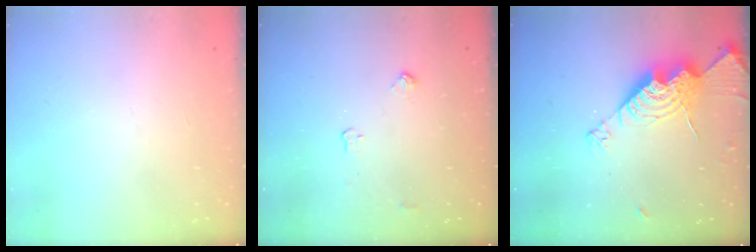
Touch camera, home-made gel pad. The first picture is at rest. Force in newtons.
{"total": 3.9, "press": 3.8, "slide": 0.6}
{"total": 15.6, "press": 15.6, "slide": 1.5}